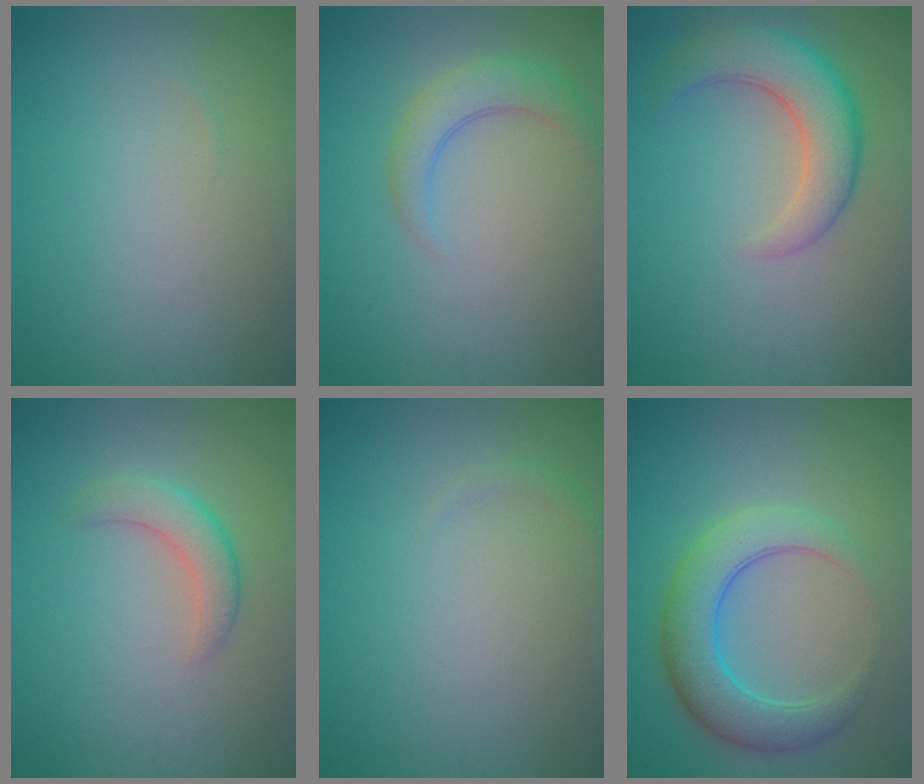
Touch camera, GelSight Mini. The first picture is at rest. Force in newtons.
{"total": 3.0, "press": 3.0, "slide": 0.3}
{"total": 5.4, "press": 5.4, "slide": 0.3}
{"total": 2.6, "press": 2.6, "slide": 0.1}
{"total": 0.6, "press": 0.6, "slide": 0.0}
{"total": 5.6, "press": 5.6, "slide": 0.2}